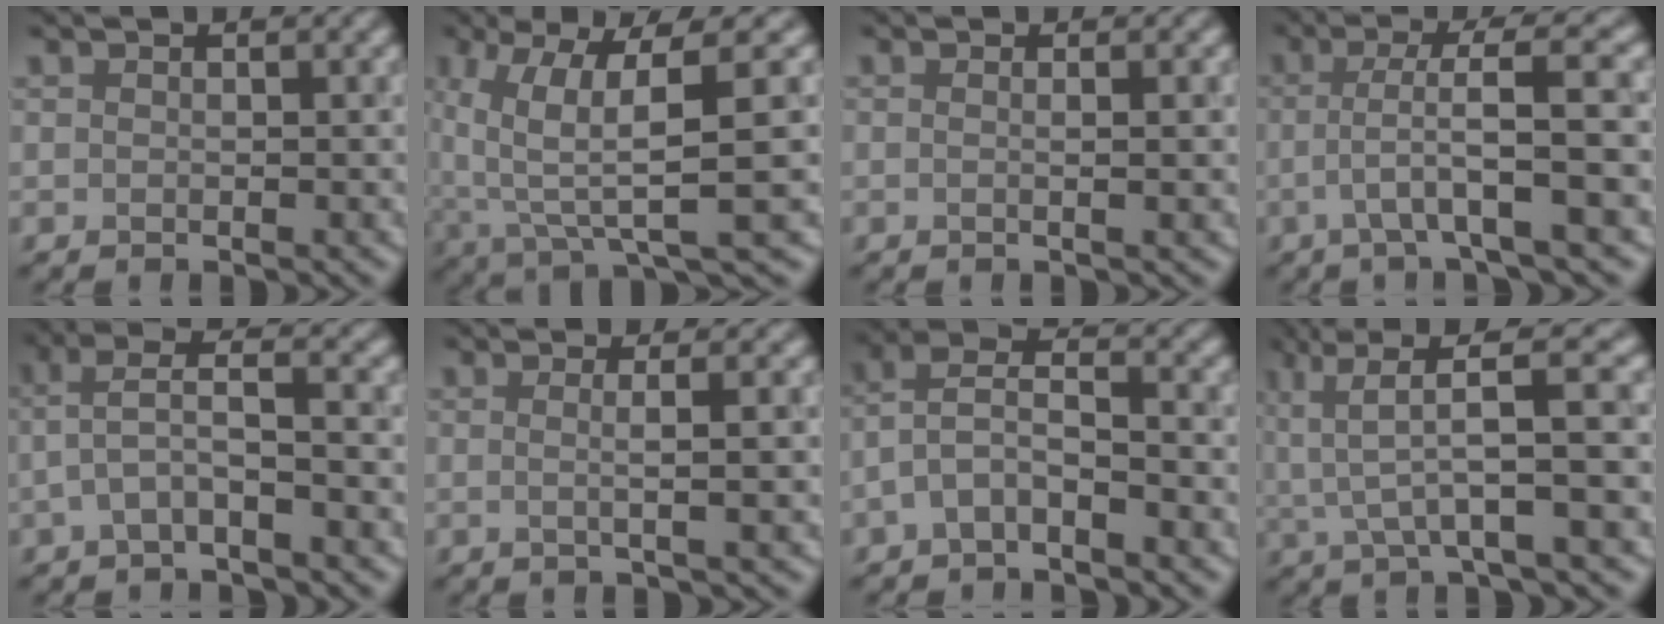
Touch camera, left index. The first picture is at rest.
{"total": 8.3, "force": [1.4, 1.8, 8.0], "torque": [-0.147, 0.001, 0.037]}
{"total": 2.0, "force": [0.2, 1.0, 1.7], "torque": [-0.004, 0.003, -0.020]}
{"total": 5.1, "force": [-0.8, 0.4, 5.0], "torque": [-0.085, 0.012, -0.009]}
{"total": 2.6, "force": [-0.9, 0.4, 2.4], "torque": [-0.056, 0.017, -0.018]}
{"total": 3.3, "force": [0.4, 1.2, 3.1], "torque": [-0.027, 0.008, -0.022]}
{"total": 3.1, "force": [-1.9, 1.2, 2.2], "torque": [-0.055, 0.014, -0.039]}
{"total": 6.1, "force": [2.1, 0.9, 5.7], "torque": [-0.102, 0.013, 0.045]}